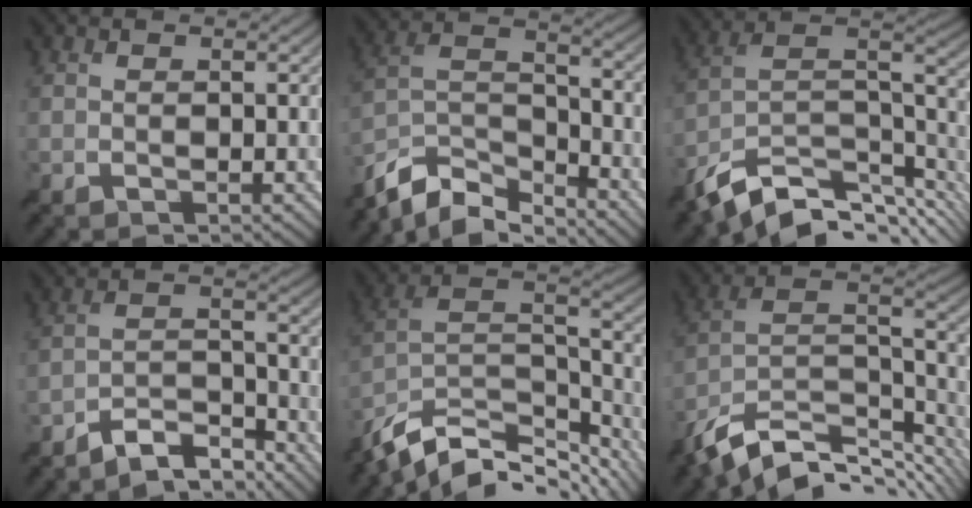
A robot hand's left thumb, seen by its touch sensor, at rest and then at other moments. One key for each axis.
{"total": 10.0, "fx": -8.6, "fy": 2.9, "fz": 4.2, "tx": -0.088, "ty": 0.001, "tz": -0.175}
{"total": 12.4, "fx": -8.0, "fy": 5.3, "fz": 7.8, "tx": -0.176, "ty": -0.005, "tz": -0.138}
{"total": 6.4, "fx": -5.6, "fy": 1.7, "fz": 2.4, "tx": -0.044, "ty": 0.001, "tz": -0.106}
{"total": 14.8, "fx": -10.8, "fy": 6.2, "fz": 8.0, "tx": -0.203, "ty": -0.011, "tz": -0.175}
{"total": 13.4, "fx": -9.6, "fy": 5.4, "fz": 7.7, "tx": -0.180, "ty": -0.009, "tz": -0.163}